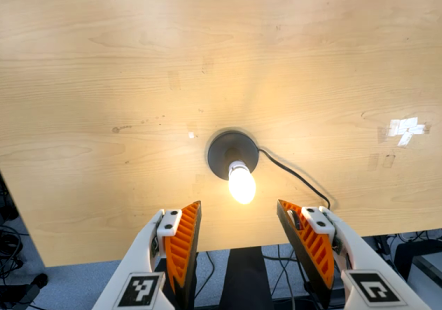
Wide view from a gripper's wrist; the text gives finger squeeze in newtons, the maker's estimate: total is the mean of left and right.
{"total": 0.0}